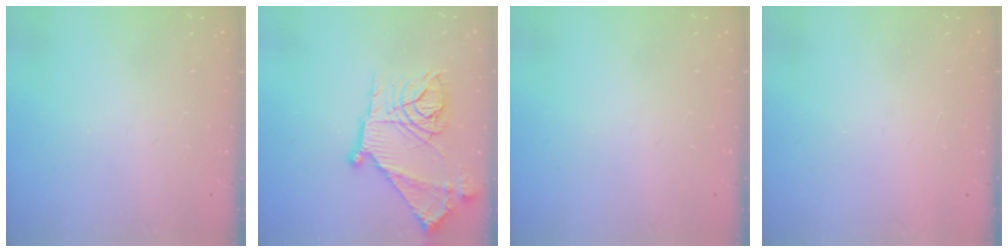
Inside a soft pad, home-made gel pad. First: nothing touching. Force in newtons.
{"total": 22.2, "press": 22.1, "slide": 2.3}
{"total": 0.0}
{"total": 1.6, "press": 1.6, "slide": 0.1}